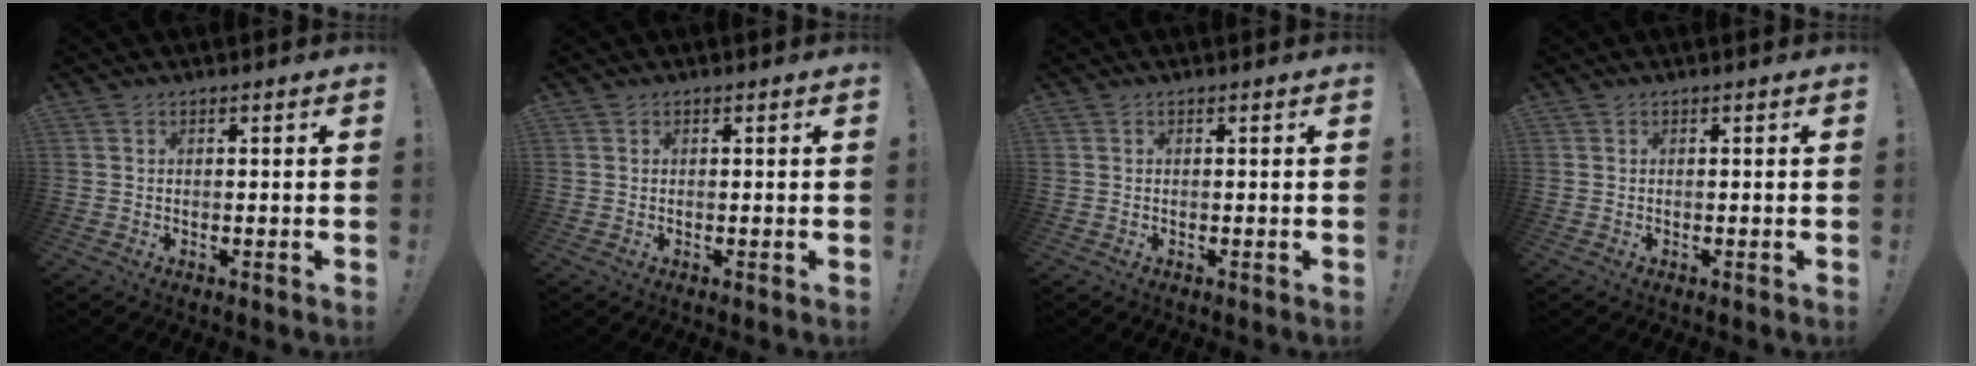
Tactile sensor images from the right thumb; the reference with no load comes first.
{"total": 0.0}
{"total": 0.0}
{"total": 0.0}